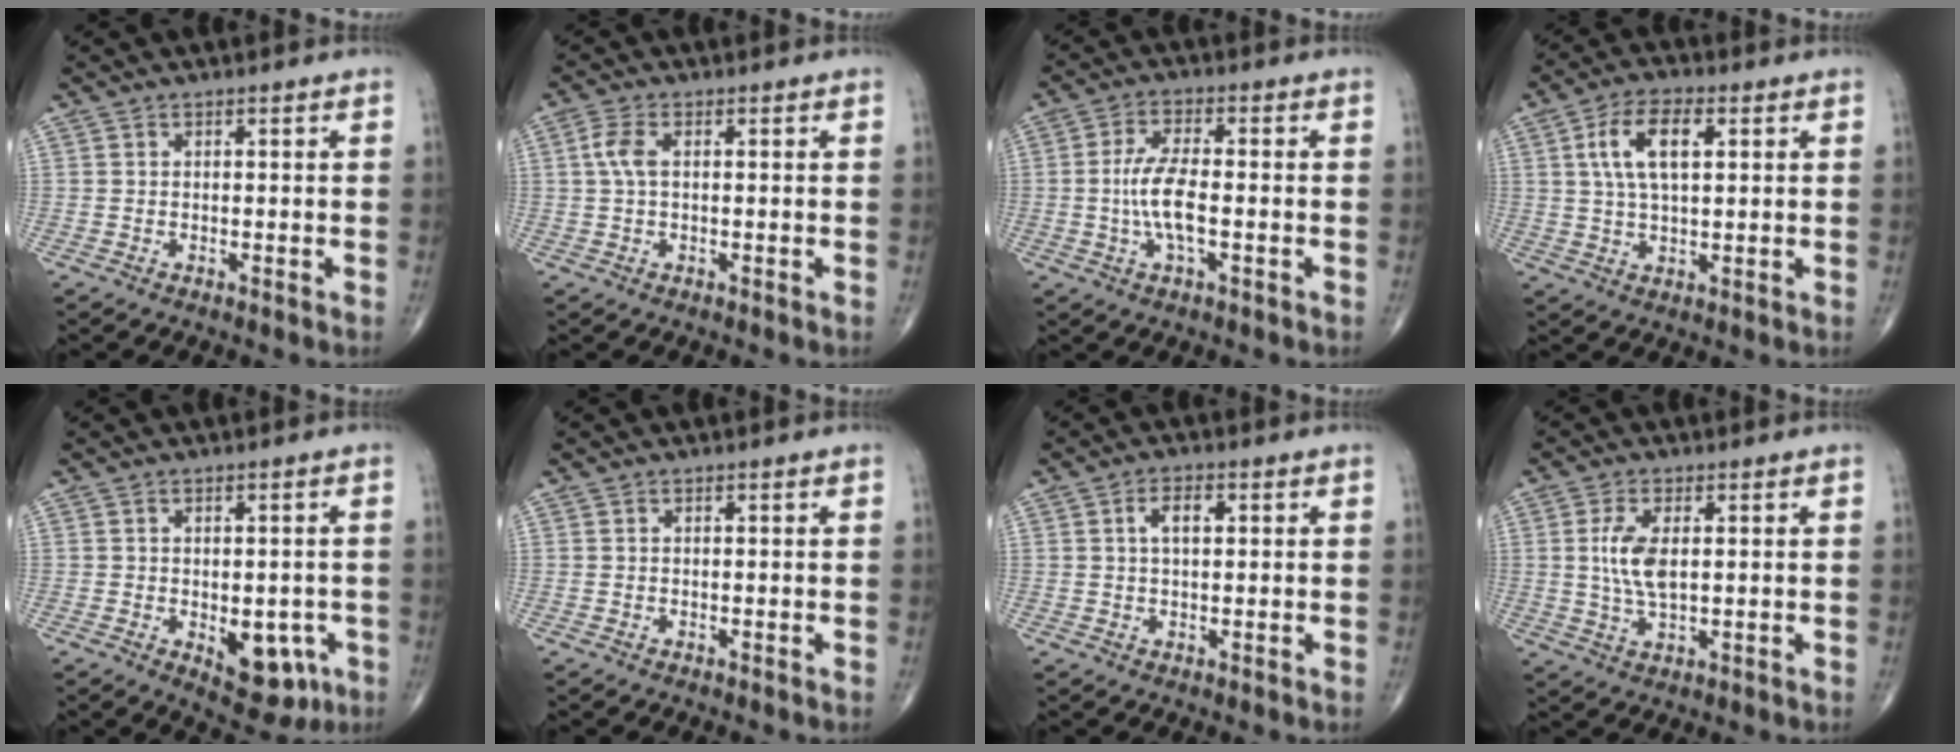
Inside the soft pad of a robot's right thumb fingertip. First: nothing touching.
{"total": 3.6, "force": [0.5, 1.7, 3.1], "torque": [-0.082, 0.011, 0.008]}
{"total": 7.6, "force": [-1.0, 2.7, 7.0], "torque": [-0.149, 0.008, -0.023]}
{"total": 9.3, "force": [2.6, 4.3, 7.8], "torque": [-0.142, 0.002, 0.045]}
{"total": 9.4, "force": [-3.0, 5.4, 7.1], "torque": [-0.059, 0.004, -0.026]}
{"total": 0.0}
{"total": 3.5, "force": [0.9, 1.7, 2.9], "torque": [-0.048, 0.003, 0.013]}
{"total": 6.7, "force": [0.9, 3.0, 5.9], "torque": [-0.126, -0.006, 0.019]}